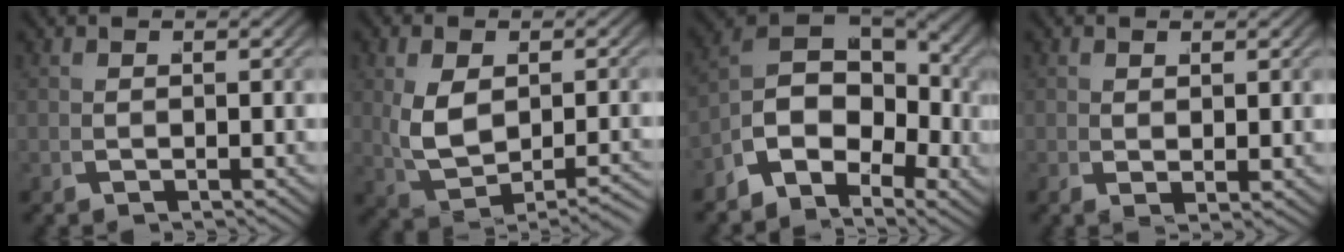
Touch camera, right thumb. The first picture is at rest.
{"total": 5.2, "force": [-0.4, 3.0, 4.2], "torque": [-0.103, -0.018, 0.018]}
{"total": 10.1, "force": [0.5, 6.8, 7.5], "torque": [-0.166, -0.016, 0.006]}
{"total": 1.3, "force": [0.7, 0.5, 1.0], "torque": [-0.019, -0.001, 0.016]}